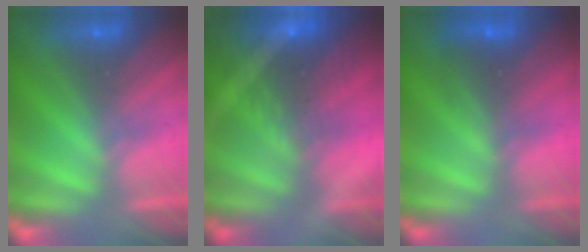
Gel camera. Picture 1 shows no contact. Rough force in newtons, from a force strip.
{"total": 6.8}
{"total": 2.7}